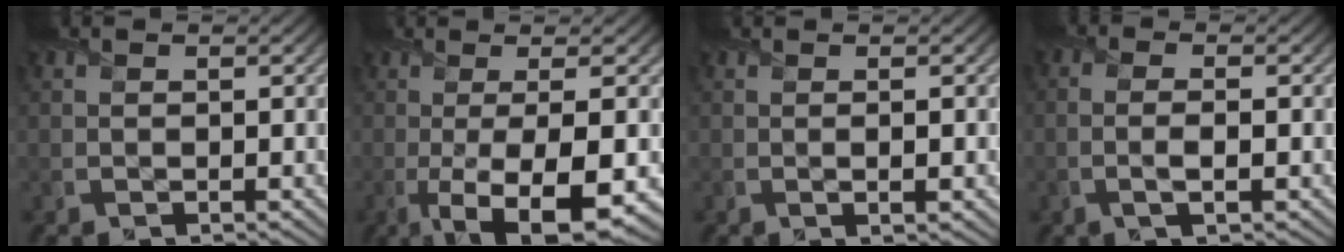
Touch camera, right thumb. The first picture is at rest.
{"total": 12.8, "force": [-3.4, 3.4, 11.9], "torque": [-0.173, 0.002, -0.047]}
{"total": 2.1, "force": [0.1, 0.4, 2.0], "torque": [-0.030, 0.005, -0.002]}
{"total": 2.6, "force": [-0.8, 0.6, 2.4], "torque": [-0.049, 0.000, -0.019]}